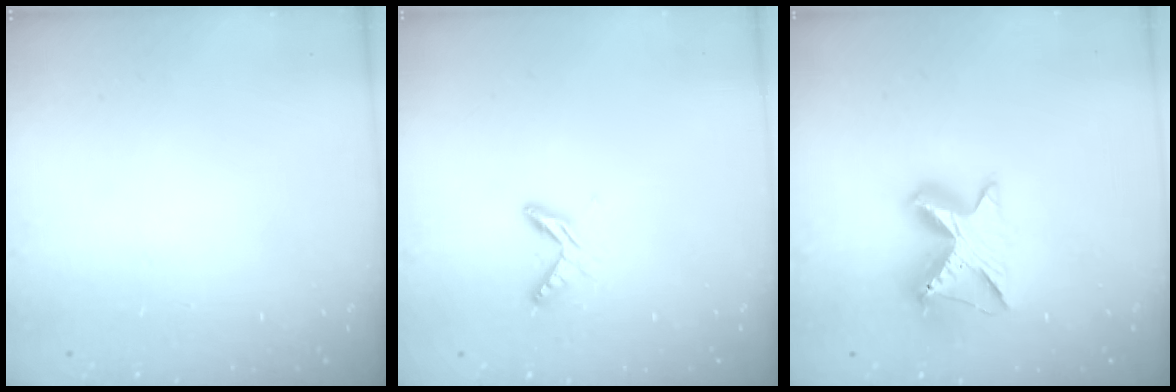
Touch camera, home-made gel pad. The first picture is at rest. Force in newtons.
{"total": 6.6, "press": 6.6, "slide": 0.5}
{"total": 9.7, "press": 9.7, "slide": 0.8}